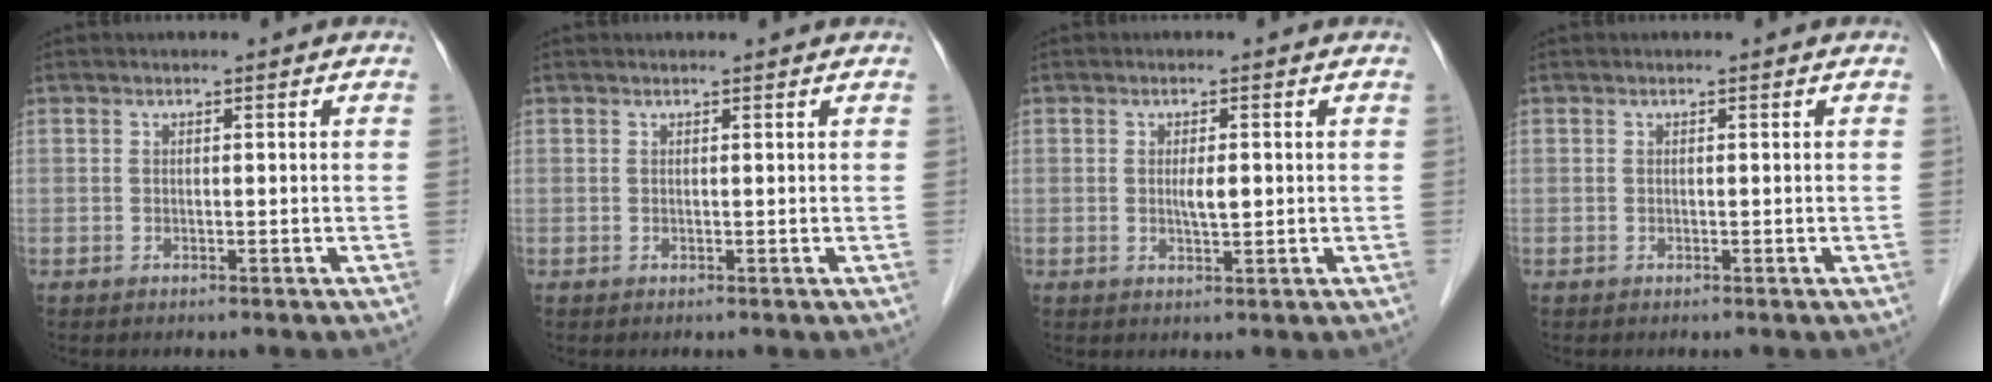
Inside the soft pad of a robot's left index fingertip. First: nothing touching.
{"total": 1.0, "force": [1.0, 0.1, 0.1], "torque": [-0.009, 0.008, 0.013]}
{"total": 2.2, "force": [0.0, 0.5, 2.1], "torque": [-0.040, -0.004, 0.001]}
{"total": 0.0}